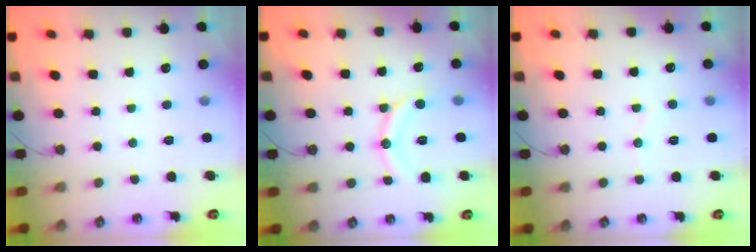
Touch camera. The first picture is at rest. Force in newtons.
{"total": 12.2, "press": 12.2, "slide": 0.4}
{"total": 4.0, "press": 3.9, "slide": 0.9}